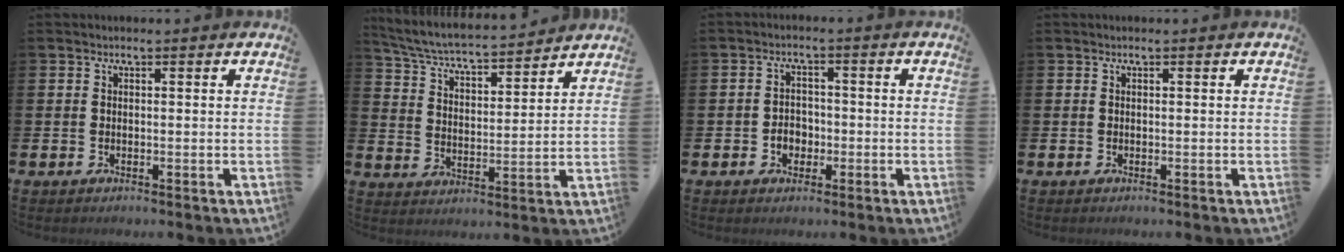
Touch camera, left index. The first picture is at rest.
{"total": 5.5, "force": [5.2, 0.6, 1.6], "torque": [-0.056, -0.042, 0.086]}
{"total": 2.8, "force": [-1.0, 2.3, 1.3], "torque": [-0.017, 0.000, -0.025]}
{"total": 0.0}